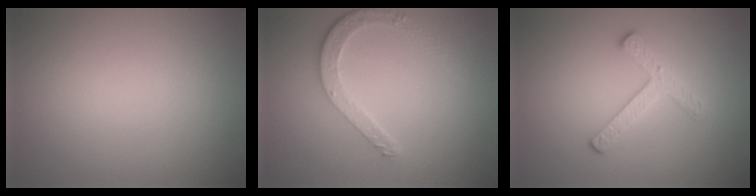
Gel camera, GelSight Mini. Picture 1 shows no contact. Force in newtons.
{"total": 3.4, "press": 2.9, "slide": 1.9}
{"total": 2.5, "press": 2.5, "slide": 0.4}